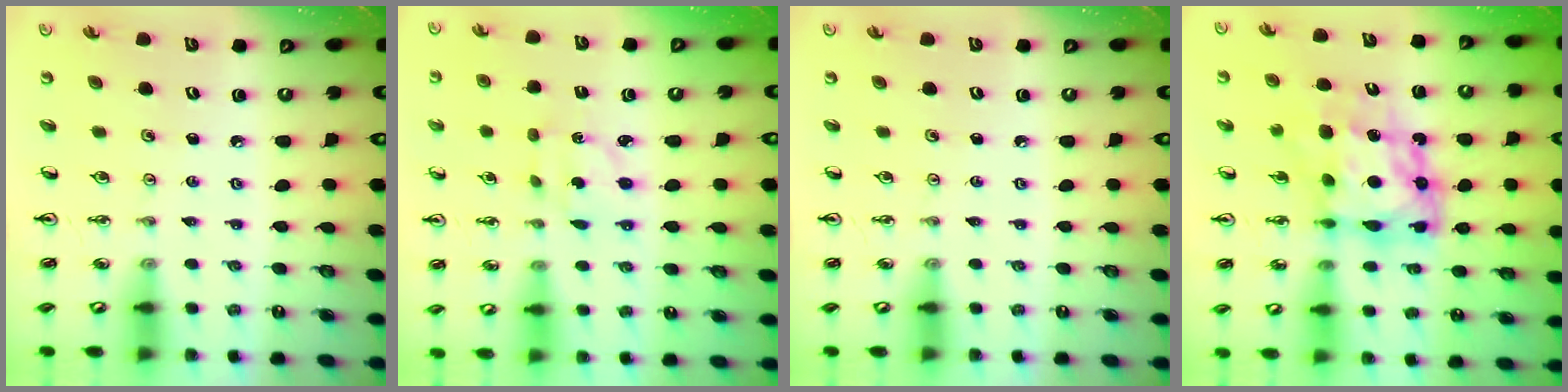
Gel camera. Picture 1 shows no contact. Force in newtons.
{"total": 3.7, "press": 3.6, "slide": 0.7}
{"total": 0.0}
{"total": 10.8, "press": 10.7, "slide": 1.2}